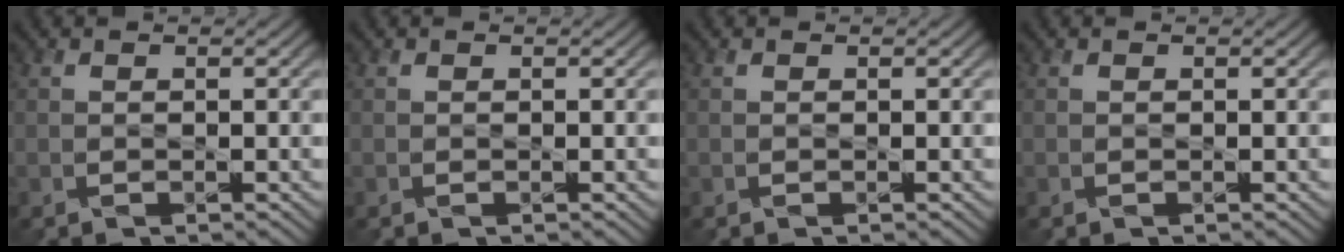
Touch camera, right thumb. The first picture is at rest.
{"total": 0.0}
{"total": 0.0}
{"total": 0.0}